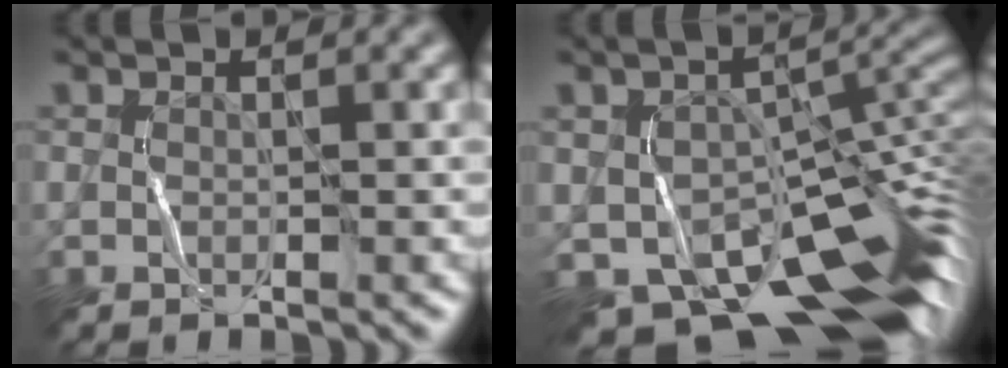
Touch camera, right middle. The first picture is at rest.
{"total": 12.8, "force": [-7.7, 6.1, 8.4], "torque": [-0.124, 0.000, -0.112]}